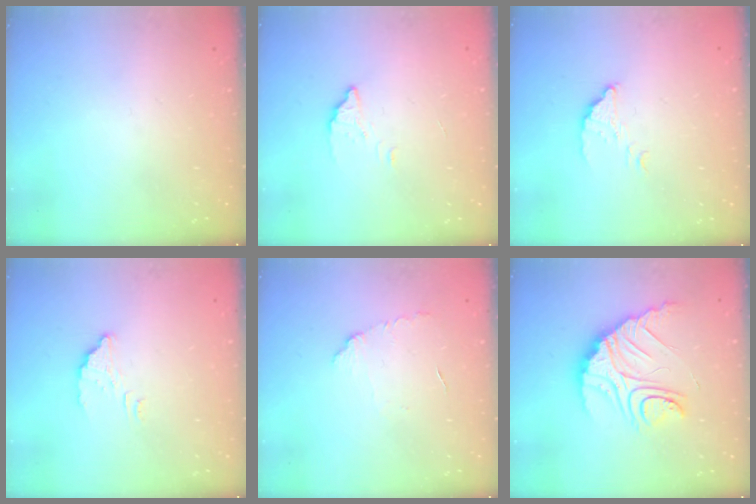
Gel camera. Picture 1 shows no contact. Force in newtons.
{"total": 2.8, "press": 2.8, "slide": 0.2}
{"total": 2.2, "press": 2.2, "slide": 0.0}
{"total": 3.4, "press": 3.4, "slide": 0.1}
{"total": 5.0, "press": 5.0, "slide": 0.3}
{"total": 14.9, "press": 14.8, "slide": 1.2}